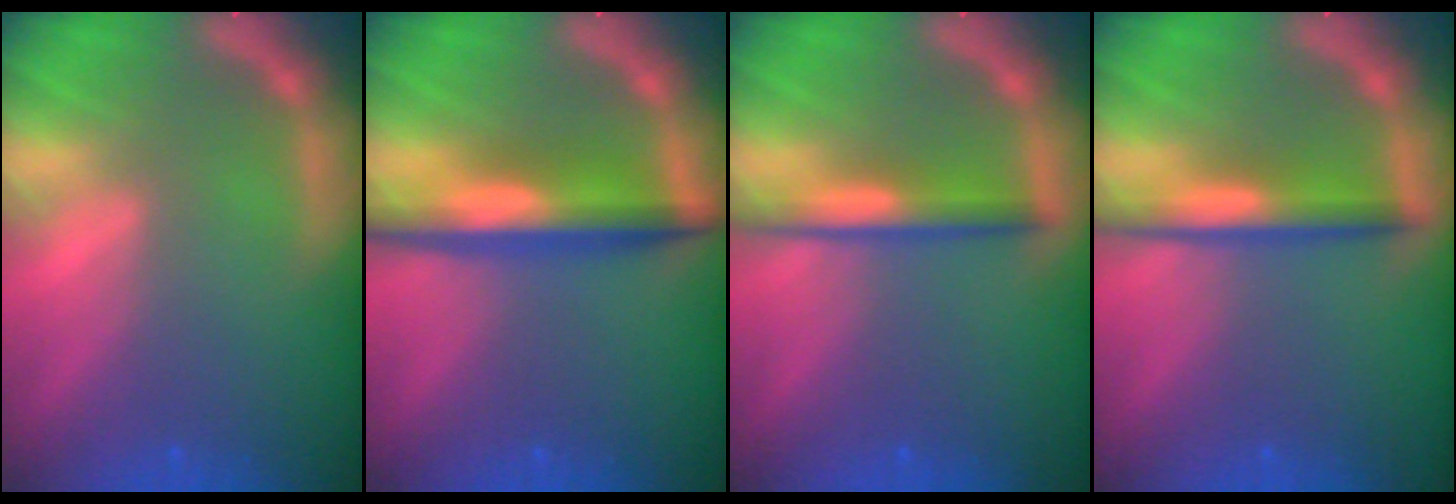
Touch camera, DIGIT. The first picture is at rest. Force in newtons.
{"total": 6.0}
{"total": 3.5}
{"total": 4.0}